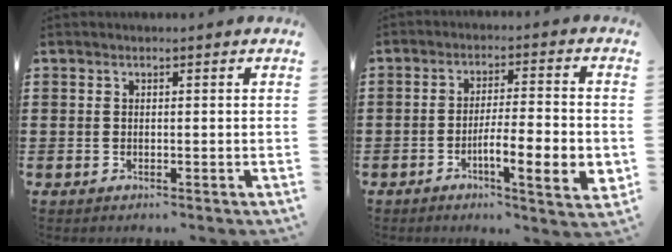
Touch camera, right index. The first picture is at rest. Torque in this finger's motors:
{"motor_torque": [0.89, -0.19, 0.29, 0.15]}